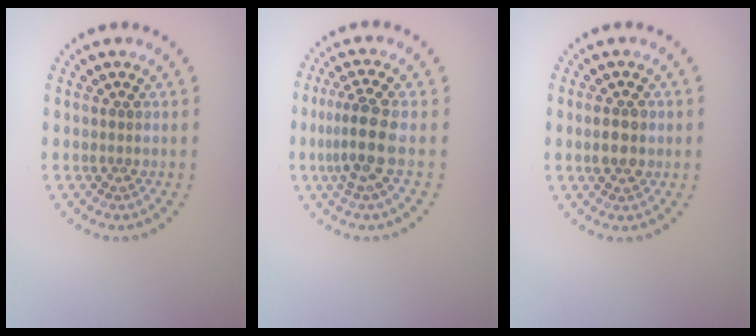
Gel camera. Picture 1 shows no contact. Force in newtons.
{"total": 3.6, "press": 3.0, "slide": 2.0}
{"total": 2.6, "press": 2.6, "slide": 0.2}